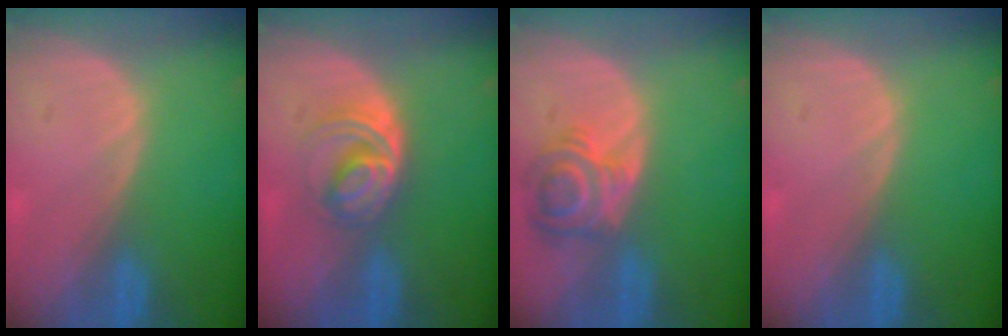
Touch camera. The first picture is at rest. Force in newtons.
{"total": 6.1, "press": 5.3, "slide": 3.1}
{"total": 5.8, "press": 5.8, "slide": 0.3}
{"total": 0.0}